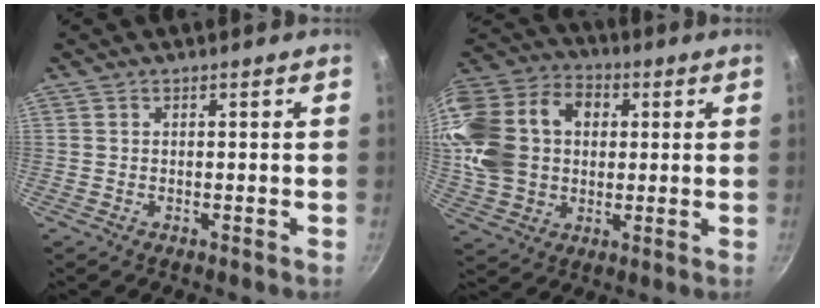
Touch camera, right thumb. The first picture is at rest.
{"total": 21.8, "force": [3.1, 16.6, 13.9], "torque": [-0.261, 0.036, 0.056]}